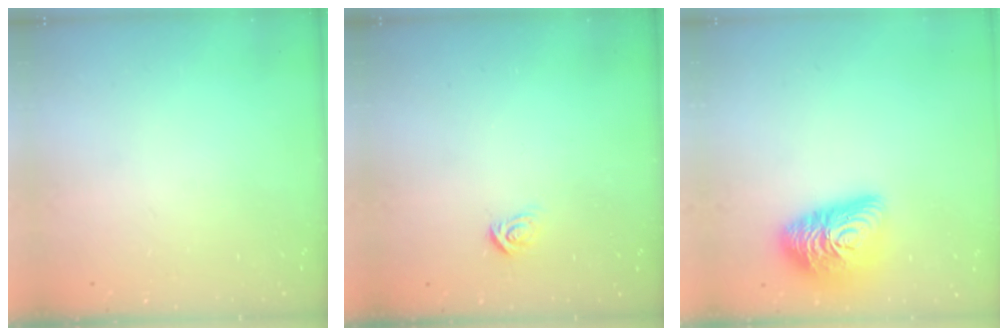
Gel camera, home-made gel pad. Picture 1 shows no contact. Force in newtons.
{"total": 3.2, "press": 3.2, "slide": 0.2}
{"total": 16.3, "press": 16.3, "slide": 1.1}